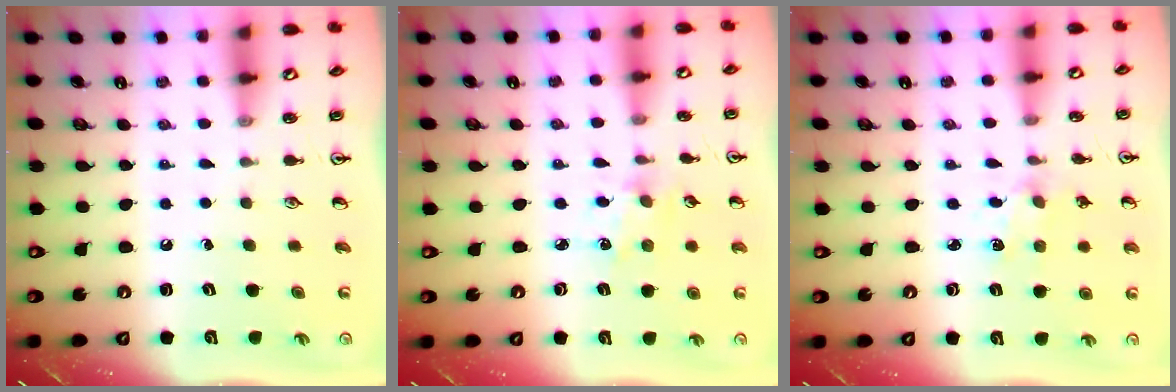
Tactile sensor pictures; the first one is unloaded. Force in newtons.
{"total": 1.9, "press": 1.9, "slide": 0.0}
{"total": 1.5, "press": 1.4, "slide": 0.4}